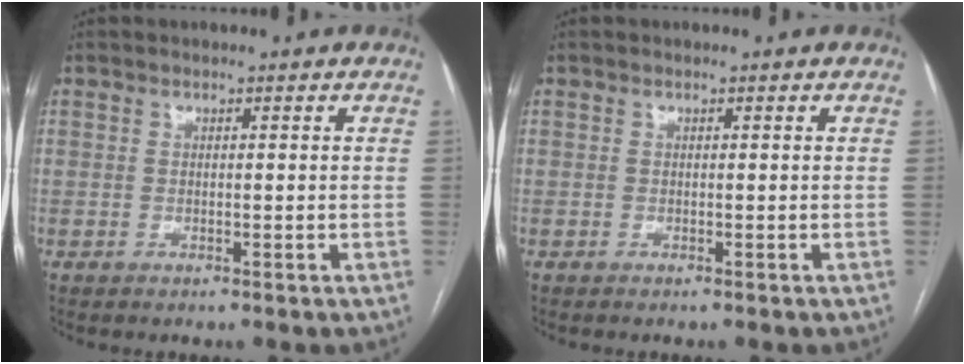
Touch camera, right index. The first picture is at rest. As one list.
[{"total": 0.0}]